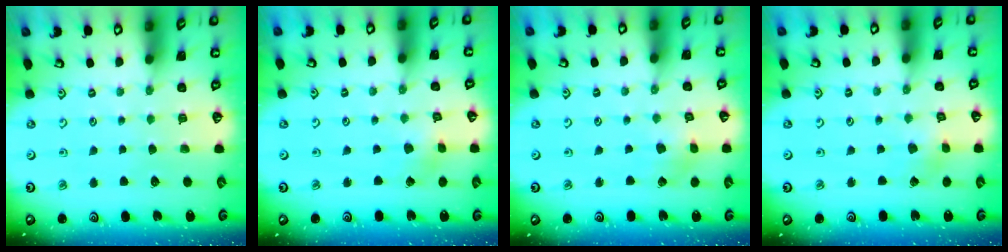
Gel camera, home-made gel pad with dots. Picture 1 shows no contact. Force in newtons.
{"total": 2.4, "press": 2.4, "slide": 0.2}
{"total": 2.8, "press": 2.8, "slide": 0.4}
{"total": 2.4, "press": 2.4, "slide": 0.2}